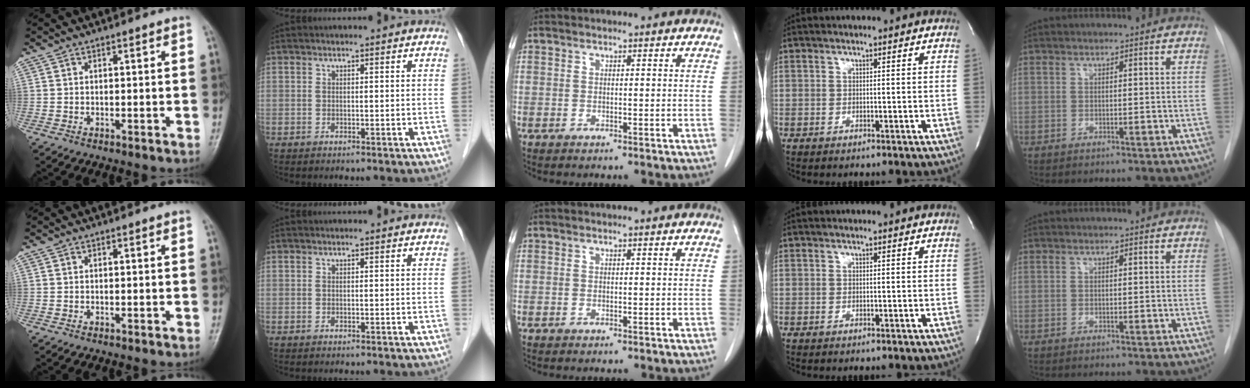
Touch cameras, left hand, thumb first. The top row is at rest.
{}